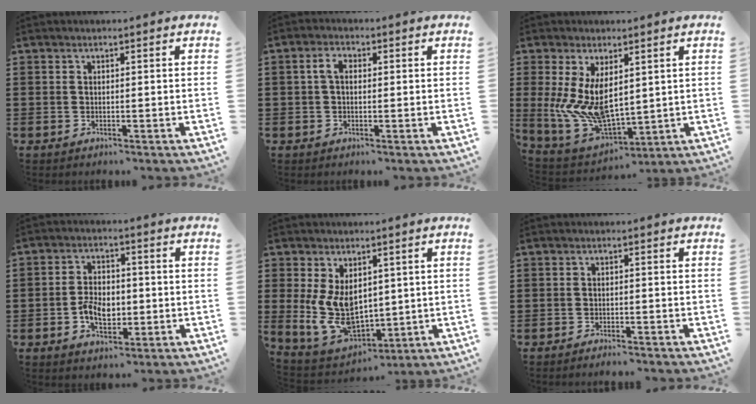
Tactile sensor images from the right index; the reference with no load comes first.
{"total": 2.7, "force": [0.3, 1.6, 2.2], "torque": [-0.053, 0.007, 0.001]}
{"total": 10.0, "force": [1.9, 5.2, 8.3], "torque": [-0.199, -0.026, 0.038]}
{"total": 5.4, "force": [-1.3, 3.3, 4.0], "torque": [-0.071, 0.004, -0.026]}
{"total": 10.4, "force": [1.4, 6.7, 7.8], "torque": [-0.165, -0.010, 0.029]}
{"total": 1.2, "force": [-1.1, -0.1, 0.2], "torque": [-0.007, 0.000, -0.022]}